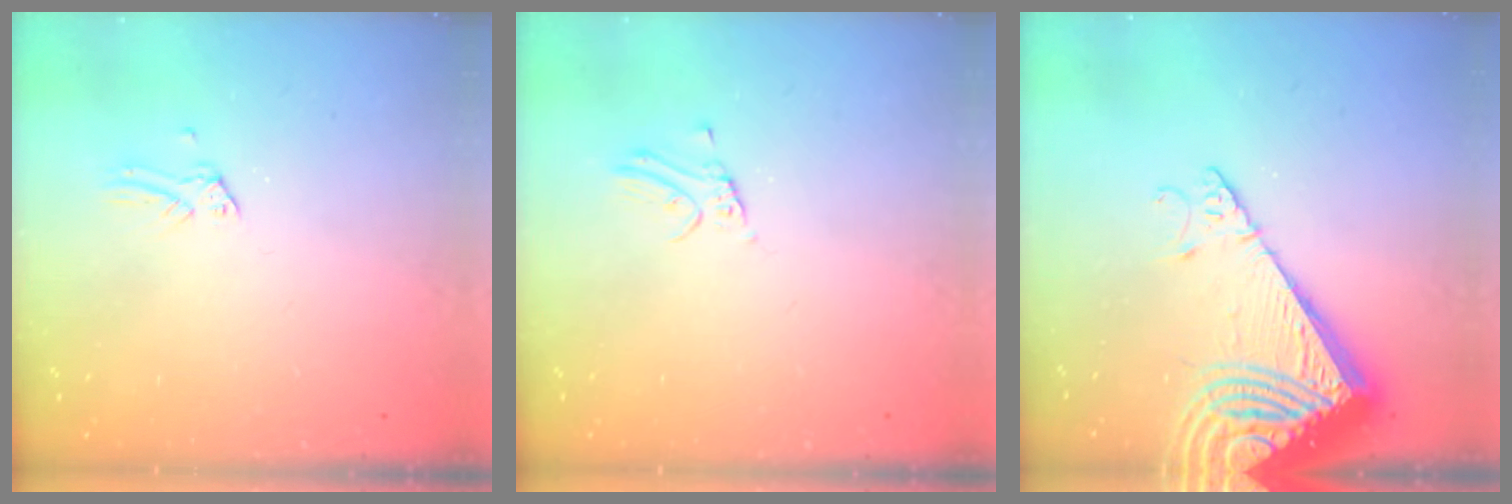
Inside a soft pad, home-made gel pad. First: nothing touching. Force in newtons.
{"total": 1.8, "press": 1.8, "slide": 0.1}
{"total": 16.9, "press": 16.8, "slide": 1.9}